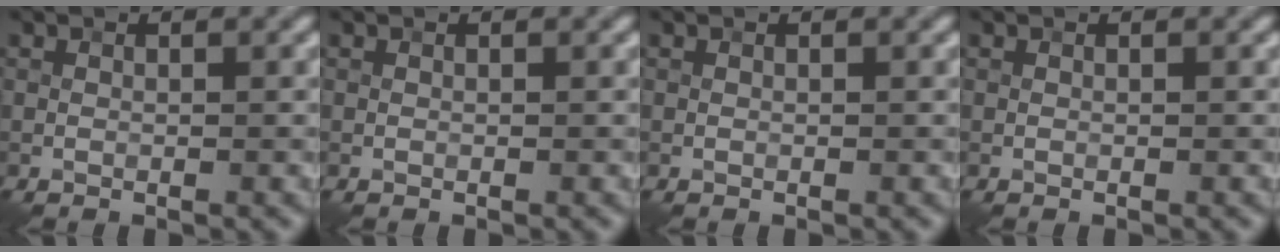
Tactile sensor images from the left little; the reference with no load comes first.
{"total": 0.0}
{"total": 0.0}
{"total": 0.0}